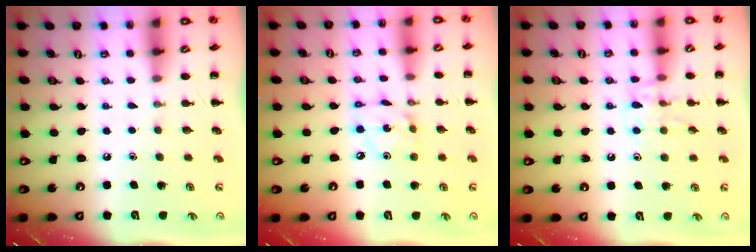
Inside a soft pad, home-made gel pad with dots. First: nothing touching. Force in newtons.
{"total": 3.6, "press": 3.6, "slide": 0.5}
{"total": 9.8, "press": 9.8, "slide": 0.9}